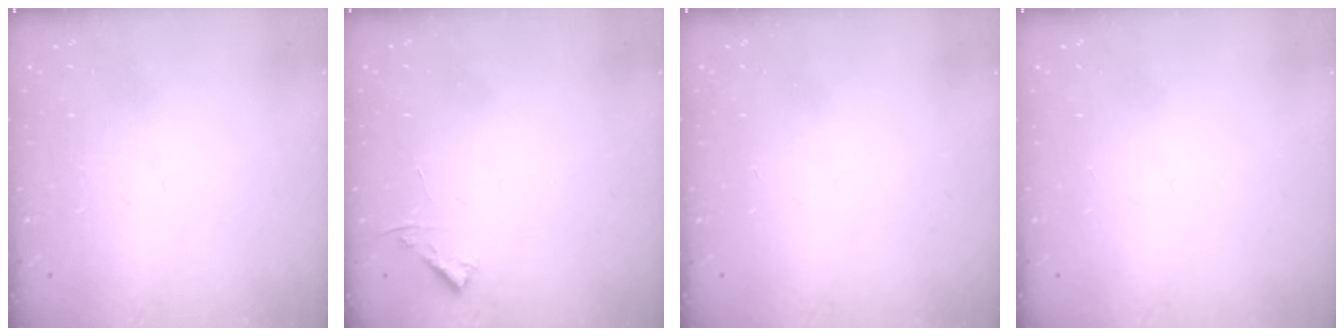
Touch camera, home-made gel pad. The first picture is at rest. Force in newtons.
{"total": 3.8, "press": 3.8, "slide": 0.6}
{"total": 0.0}
{"total": 0.0}